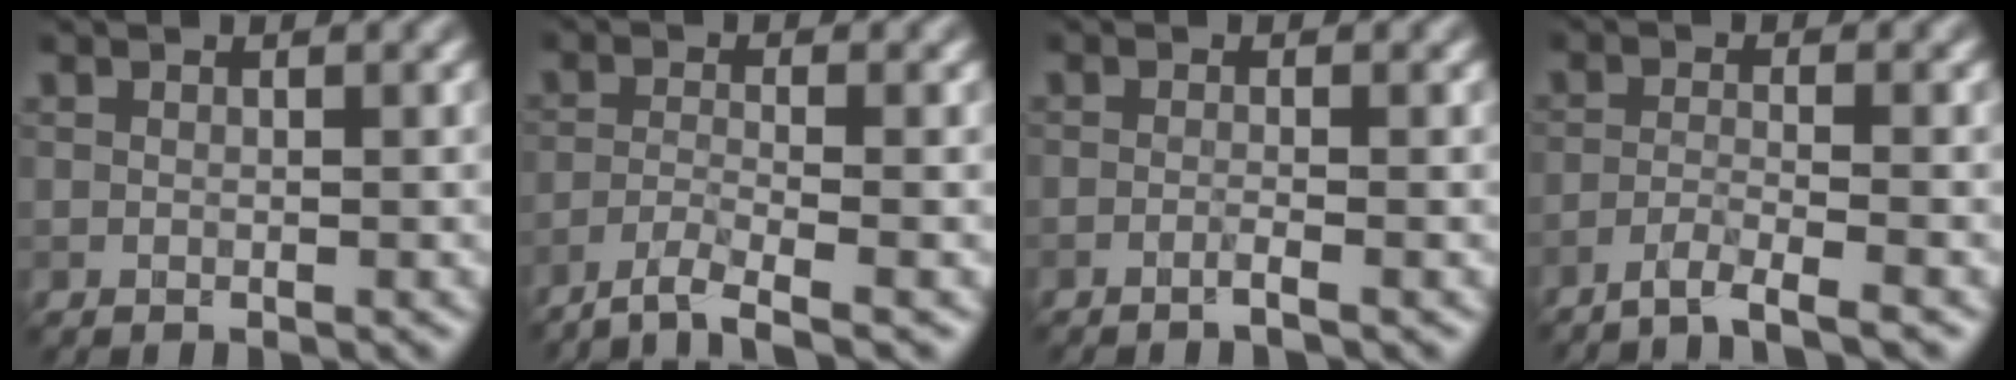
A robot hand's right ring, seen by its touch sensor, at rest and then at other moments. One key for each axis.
{"total": 3.6, "fx": -2.7, "fy": 0.5, "fz": 2.3, "tx": -0.041, "ty": -0.003, "tz": -0.061}
{"total": 1.1, "fx": -0.6, "fy": 0.1, "fz": 1.0, "tx": -0.012, "ty": -0.001, "tz": -0.019}
{"total": 2.8, "fx": -2.2, "fy": 0.1, "fz": 1.7, "tx": -0.026, "ty": 0.001, "tz": -0.056}